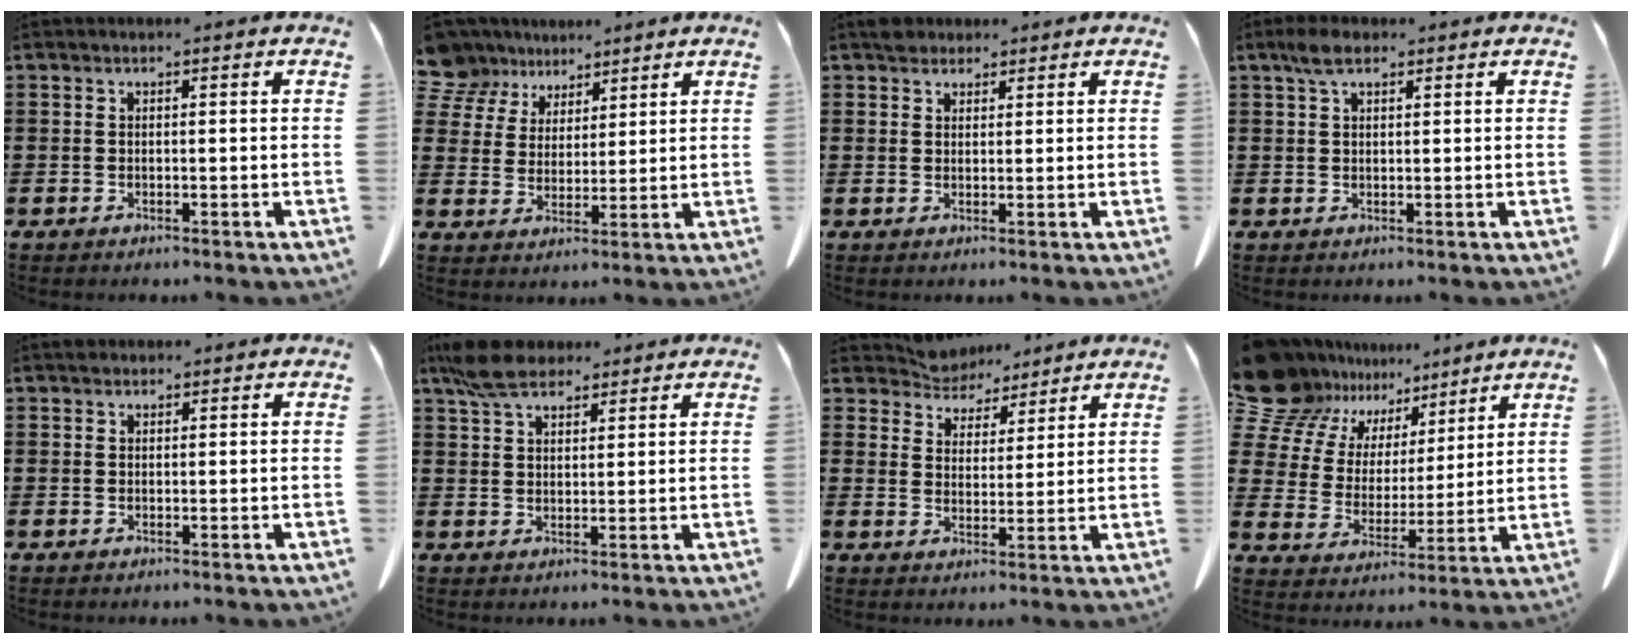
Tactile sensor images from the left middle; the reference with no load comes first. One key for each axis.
{"total": 7.9, "fx": 6.3, "fy": 4.5, "fz": 1.4, "tx": -0.070, "ty": -0.019, "tz": 0.122}
{"total": 2.5, "fx": 2.2, "fy": 1.2, "fz": 0.5, "tx": -0.007, "ty": 0.000, "tz": 0.041}
{"total": 3.3, "fx": 1.9, "fy": 1.4, "fz": 2.3, "tx": -0.051, "ty": 0.006, "tz": 0.034}
{"total": 0.9, "fx": 0.8, "fy": 0.5, "fz": 0.1, "tx": 0.004, "ty": -0.003, "tz": 0.015}
{"total": 6.7, "fx": 5.1, "fy": 2.8, "fz": 3.2, "tx": -0.079, "ty": -0.001, "tz": 0.098}
{"total": 5.3, "fx": 4.9, "fy": 2.1, "fz": 0.2, "tx": -0.033, "ty": -0.026, "tz": 0.087}
{"total": 11.5, "fx": 9.3, "fy": 6.3, "fz": 2.2, "tx": -0.105, "ty": -0.056, "tz": 0.178}